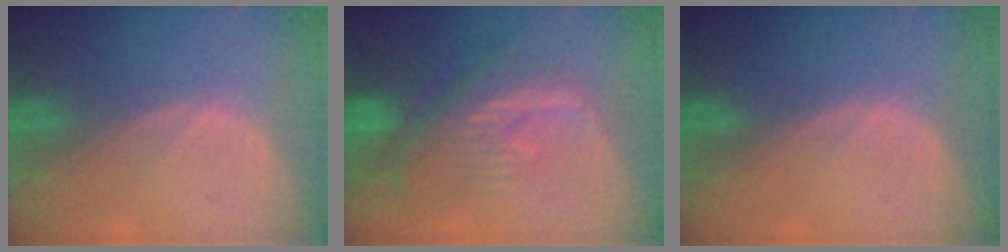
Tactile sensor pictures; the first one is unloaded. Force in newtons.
{"total": 10.2, "press": 9.0, "slide": 5.0}
{"total": 0.0}